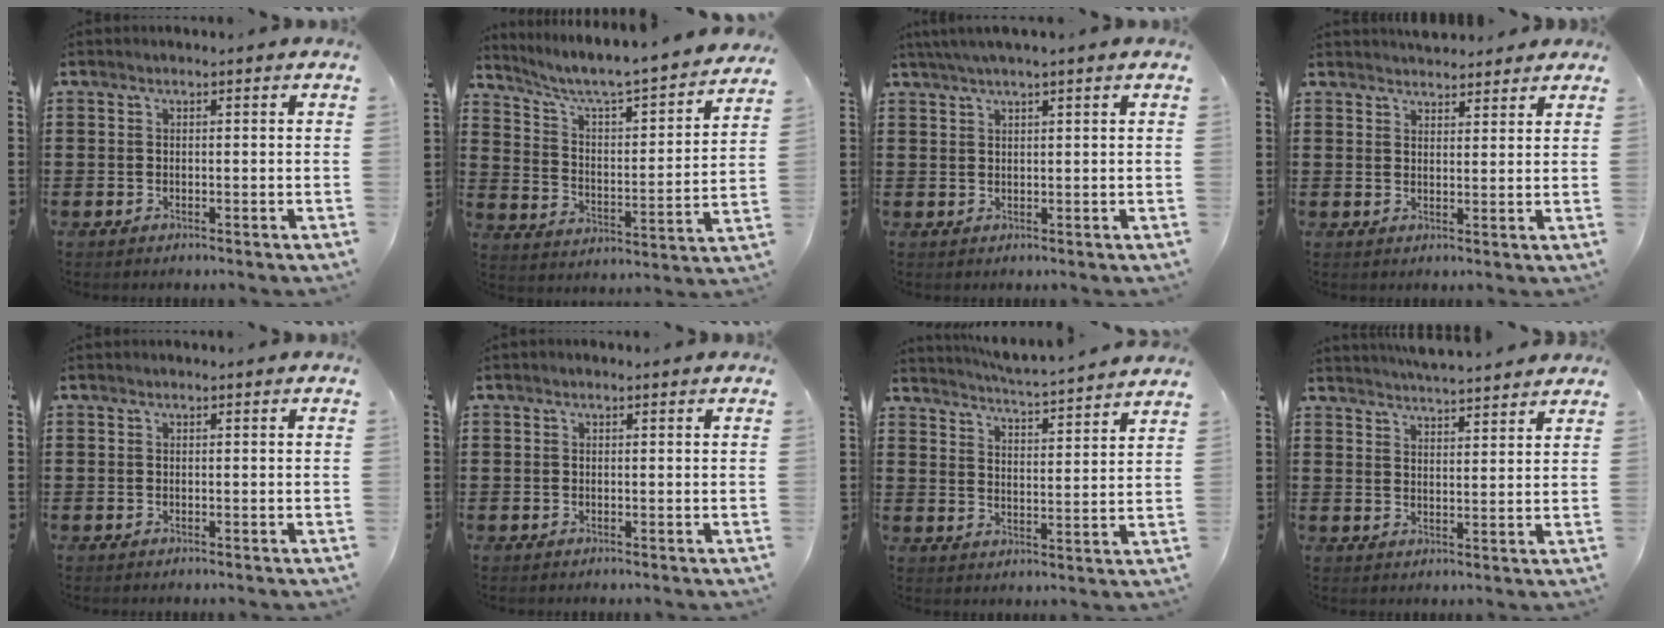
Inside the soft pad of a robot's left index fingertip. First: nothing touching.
{"total": 4.9, "force": [4.3, 0.2, 2.4], "torque": [-0.068, -0.044, 0.062]}
{"total": 2.3, "force": [1.6, -0.2, 1.6], "torque": [-0.031, 0.001, 0.030]}
{"total": 3.1, "force": [3.0, 0.6, 0.2], "torque": [-0.004, -0.007, 0.055]}
{"total": 0.0}
{"total": 0.0}
{"total": 4.4, "force": [4.3, -0.9, 0.6], "torque": [-0.034, -0.037, 0.068]}
{"total": 4.1, "force": [4.1, 0.0, 0.6], "torque": [-0.024, -0.018, 0.073]}